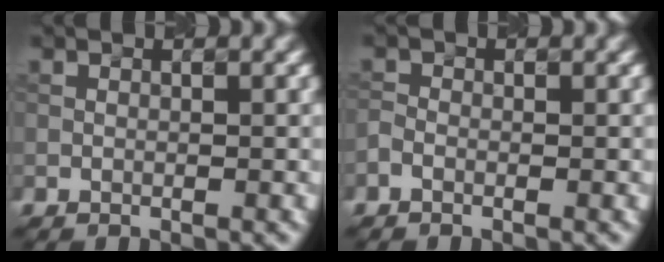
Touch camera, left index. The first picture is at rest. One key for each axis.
{"total": 0.9, "fx": -0.6, "fy": 0.6, "fz": 0.3, "tx": -0.011, "ty": 0.001, "tz": -0.014}